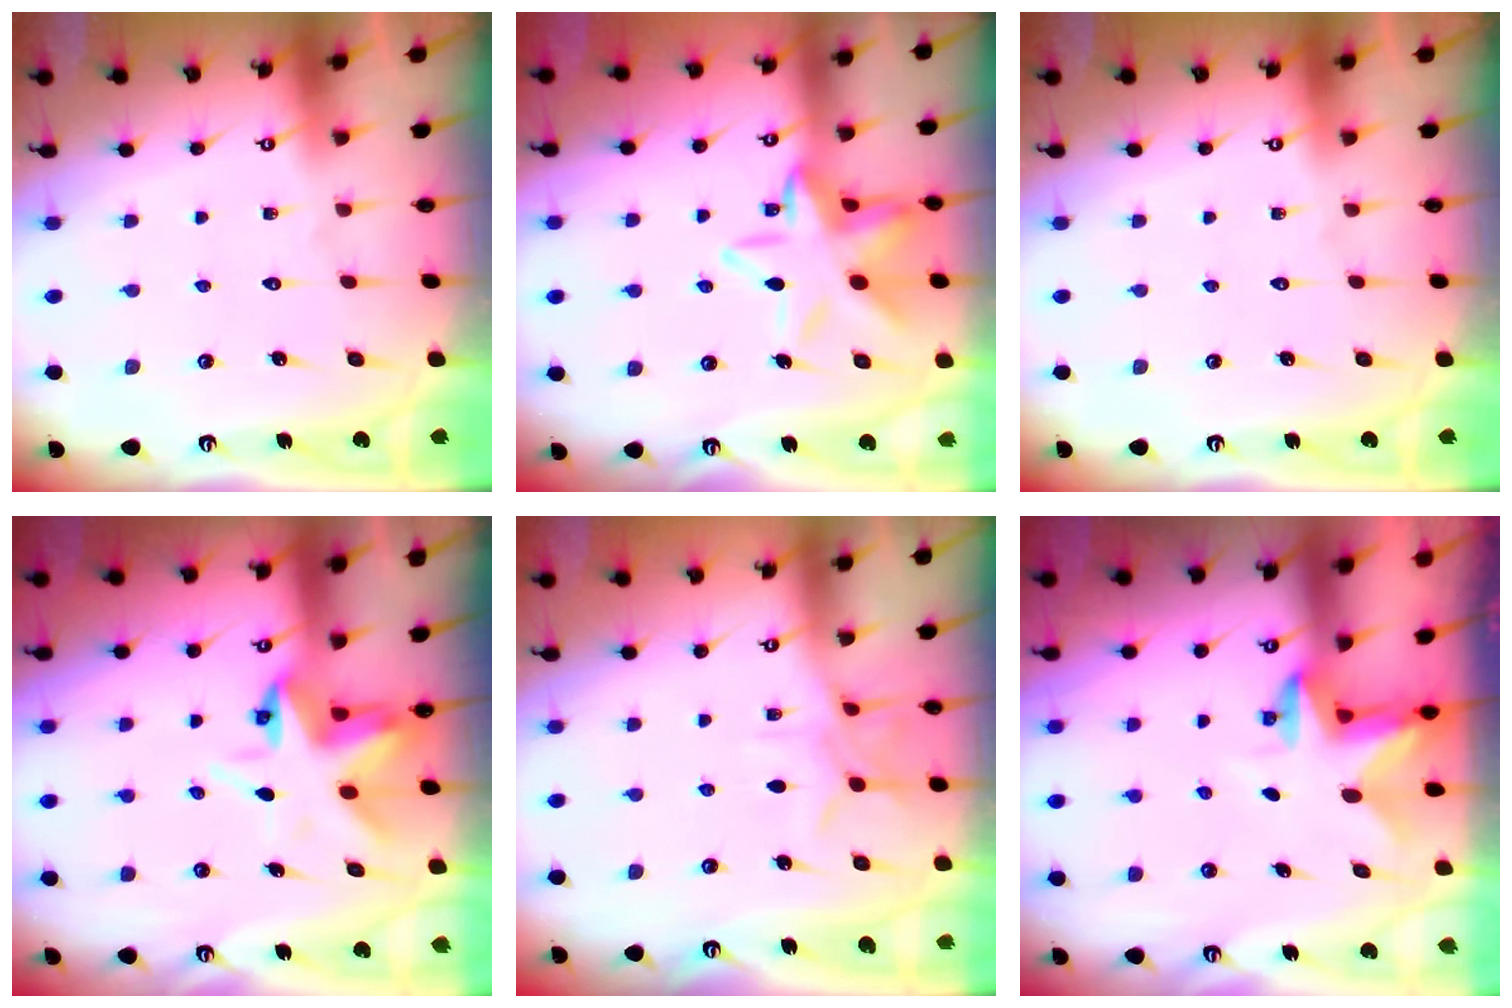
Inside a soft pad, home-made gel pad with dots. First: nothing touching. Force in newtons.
{"total": 14.4, "press": 14.3, "slide": 1.3}
{"total": 0.0}
{"total": 7.1, "press": 6.9, "slide": 1.8}
{"total": 6.5, "press": 6.4, "slide": 0.7}
{"total": 2.8, "press": 2.8, "slide": 0.5}